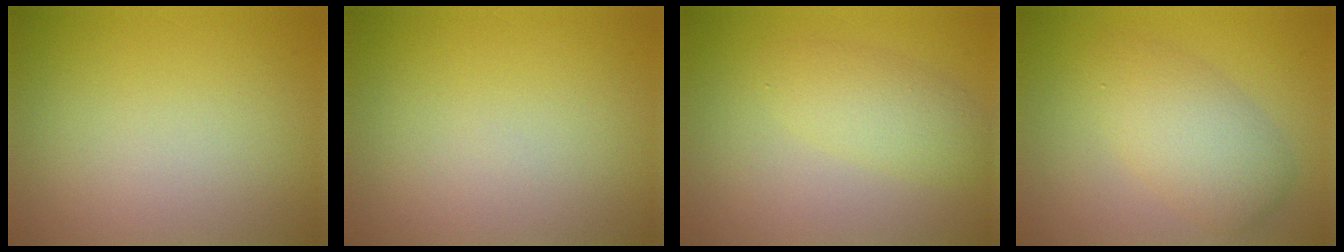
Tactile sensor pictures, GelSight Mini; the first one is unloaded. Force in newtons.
{"total": 0.0}
{"total": 2.9, "press": 2.8, "slide": 0.2}
{"total": 4.5, "press": 4.5, "slide": 0.2}